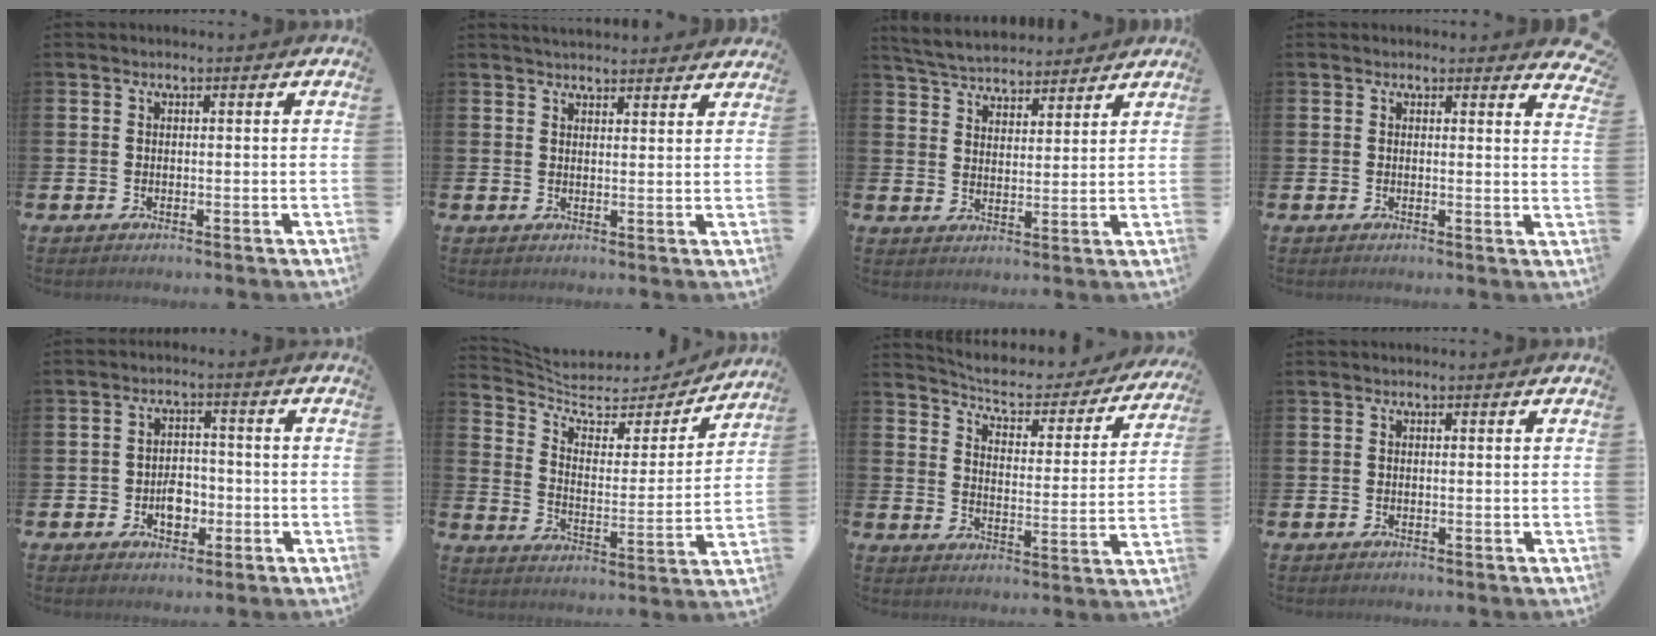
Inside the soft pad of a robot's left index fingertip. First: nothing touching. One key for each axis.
{"total": 3.3, "fx": 3.2, "fy": 0.4, "fz": 0.2, "tx": -0.001, "ty": -0.018, "tz": 0.057}
{"total": 5.2, "fx": 5.1, "fy": 1.1, "fz": 0.4, "tx": -0.032, "ty": -0.026, "tz": 0.092}
{"total": 2.1, "fx": 2.0, "fy": 0.4, "fz": 0.0, "tx": 0.012, "ty": -0.015, "tz": 0.033}
{"total": 3.7, "fx": -1.3, "fy": 2.8, "fz": 2.1, "tx": -0.035, "ty": 0.003, "tz": -0.029}
{"total": 6.9, "fx": 5.9, "fy": 2.9, "fz": 2.1, "tx": -0.073, "ty": -0.049, "tz": 0.095}
{"total": 5.8, "fx": 5.4, "fy": 1.3, "fz": 1.6, "tx": -0.058, "ty": -0.044, "tz": 0.086}
{"total": 0.0}